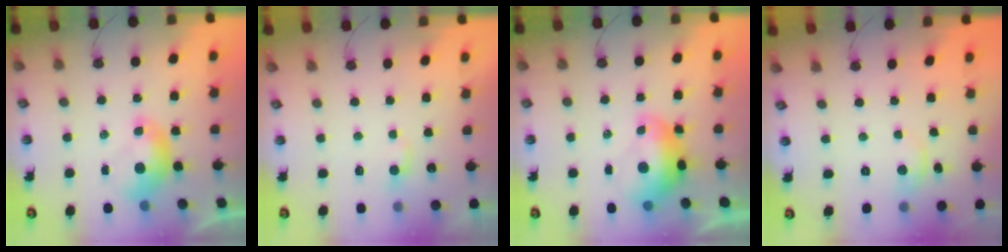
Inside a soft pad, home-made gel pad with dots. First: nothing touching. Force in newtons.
{"total": 2.3, "press": 2.3, "slide": 0.4}
{"total": 2.8, "press": 2.7, "slide": 0.7}
{"total": 0.9, "press": 0.8, "slide": 0.4}